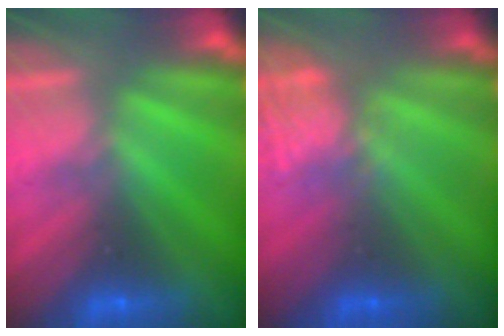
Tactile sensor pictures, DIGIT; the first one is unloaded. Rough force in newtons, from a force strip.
{"total": 4.8}